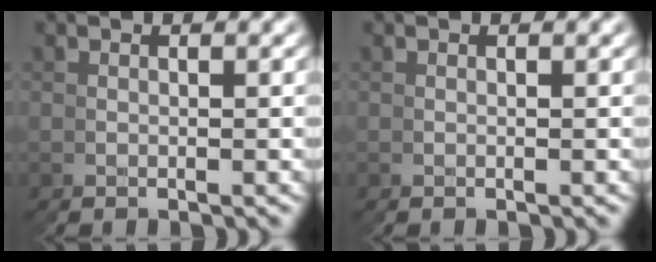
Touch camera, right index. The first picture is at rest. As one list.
[{"total": 0.0}]